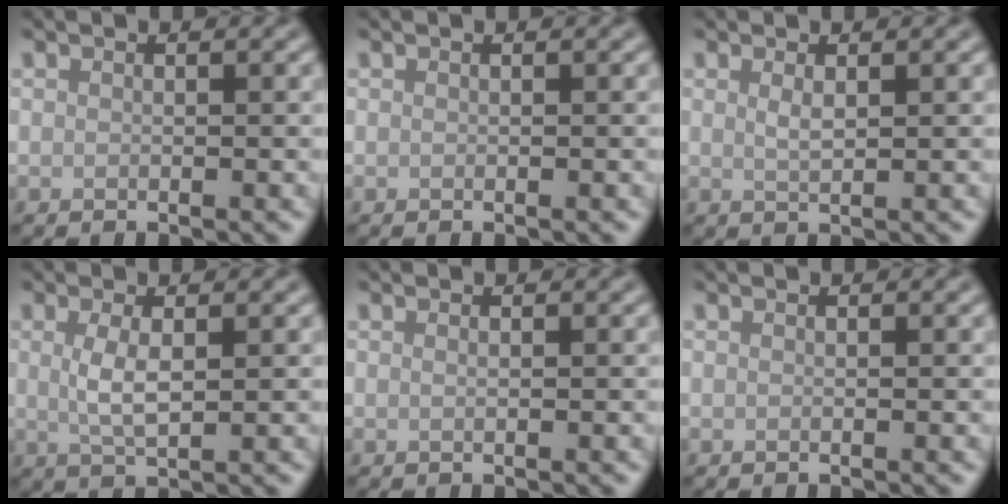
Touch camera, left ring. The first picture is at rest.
{"total": 0.0}
{"total": 1.1, "force": [0.5, 0.3, 0.9], "torque": [-0.018, -0.003, 0.010]}
{"total": 2.6, "force": [0.4, 0.8, 2.4], "torque": [-0.052, -0.003, 0.009]}
{"total": 0.0}
{"total": 0.0}